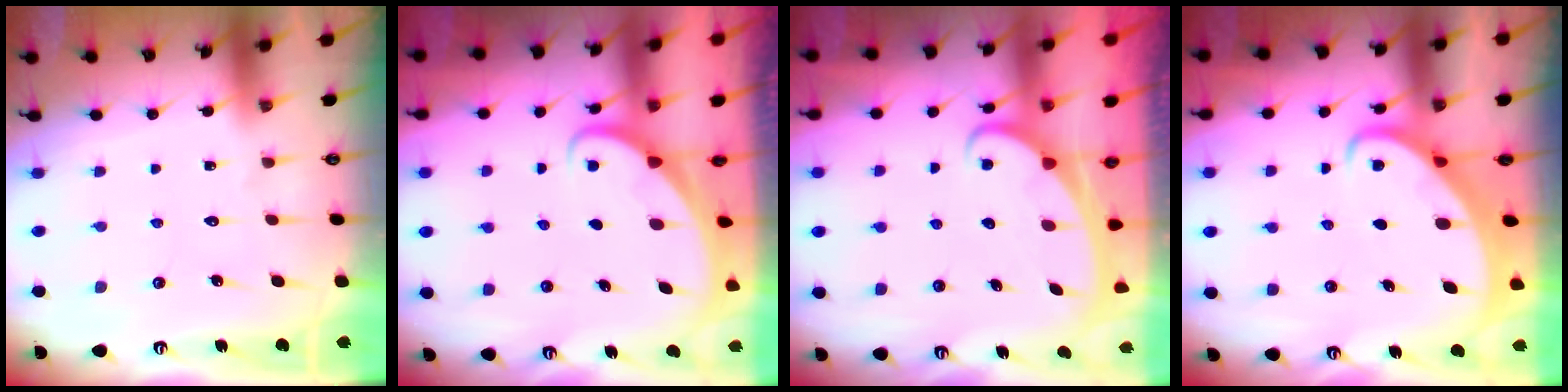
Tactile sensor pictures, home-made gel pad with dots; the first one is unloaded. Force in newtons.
{"total": 1.8, "press": 1.8, "slide": 0.1}
{"total": 2.4, "press": 2.4, "slide": 0.4}
{"total": 2.8, "press": 2.7, "slide": 0.3}